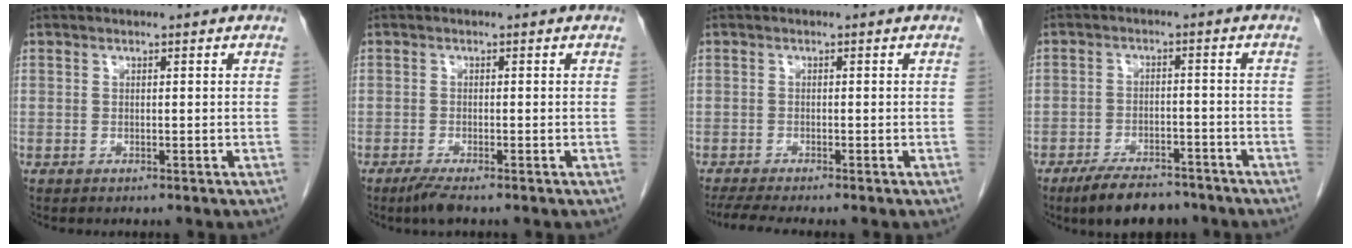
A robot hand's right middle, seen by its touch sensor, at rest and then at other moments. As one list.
[{"total": 2.5, "force": [-1.8, 0.1, 1.7], "torque": [-0.040, -0.008, -0.037]}, {"total": 4.4, "force": [-3.7, -0.4, 2.3], "torque": [-0.040, -0.015, -0.064]}, {"total": 8.4, "force": [-6.8, 3.0, 3.9], "torque": [-0.064, -0.005, -0.110]}]